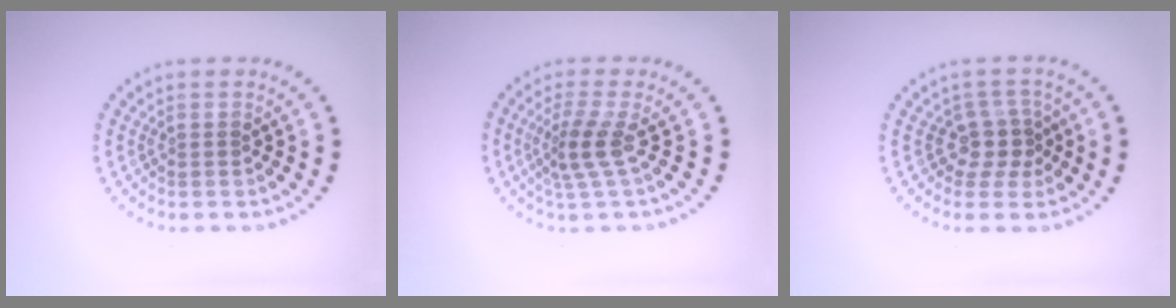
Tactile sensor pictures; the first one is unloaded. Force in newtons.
{"total": 2.7, "press": 1.9, "slide": 1.9}
{"total": 2.6, "press": 2.0, "slide": 1.8}